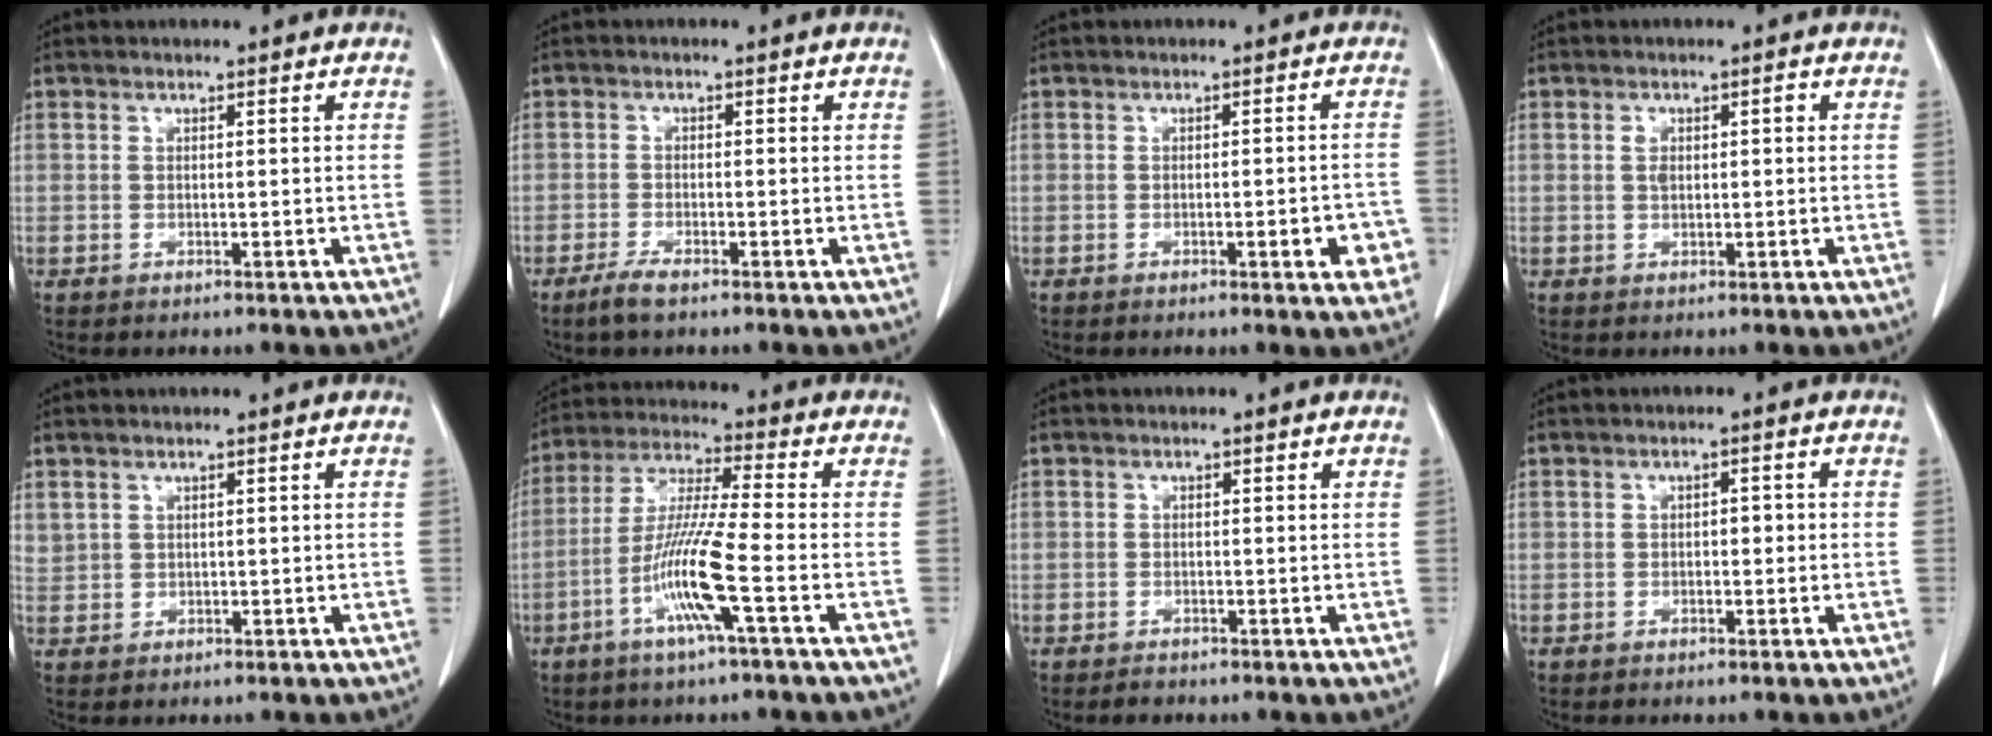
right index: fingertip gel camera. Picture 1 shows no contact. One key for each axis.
{"total": 2.5, "fx": -1.8, "fy": 0.4, "fz": 1.7, "tx": -0.037, "ty": -0.003, "tz": -0.038}
{"total": 4.4, "fx": -1.9, "fy": 1.0, "fz": 3.8, "tx": -0.041, "ty": 0.001, "tz": -0.023}
{"total": 2.2, "fx": 0.2, "fy": 1.1, "fz": 1.9, "tx": -0.035, "ty": 0.012, "tz": 0.006}
{"total": 1.6, "fx": 1.0, "fy": 1.2, "fz": 0.3, "tx": -0.002, "ty": 0.009, "tz": 0.023}
{"total": 11.0, "fx": -4.1, "fy": -0.6, "fz": 10.2, "tx": -0.208, "ty": -0.008, "tz": -0.085}
{"total": 1.0, "fx": -0.7, "fy": 0.6, "fz": 0.1, "tx": 0.002, "ty": 0.001, "tz": -0.012}
{"total": 1.3, "fx": -0.2, "fy": 0.7, "fz": 1.0, "tx": -0.011, "ty": 0.005, "tz": -0.004}